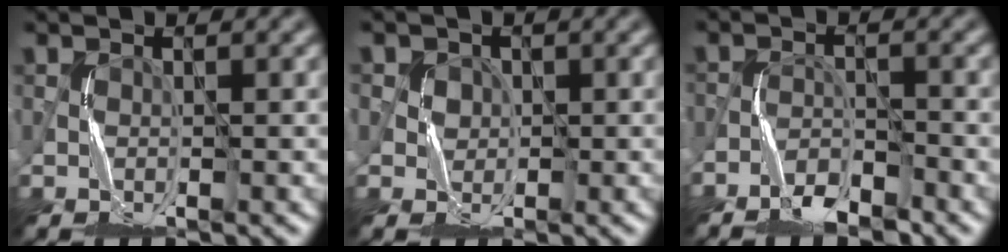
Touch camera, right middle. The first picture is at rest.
{"total": 3.0, "force": [1.2, 2.7, 0.7], "torque": [-0.021, 0.000, 0.024]}
{"total": 3.0, "force": [-2.9, 0.8, 0.6], "torque": [-0.007, 0.004, -0.059]}